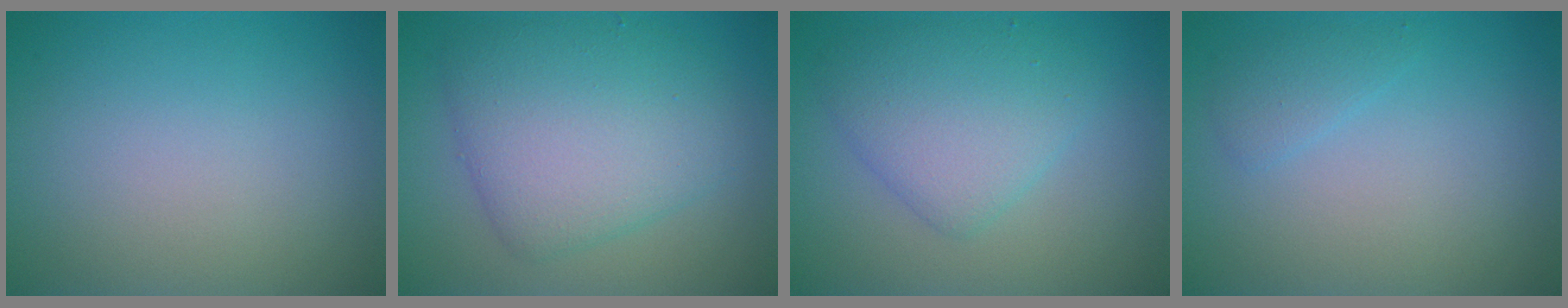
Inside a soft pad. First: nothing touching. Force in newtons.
{"total": 6.6, "press": 6.6, "slide": 0.2}
{"total": 4.5, "press": 4.5, "slide": 0.0}
{"total": 1.3, "press": 1.3, "slide": 0.0}